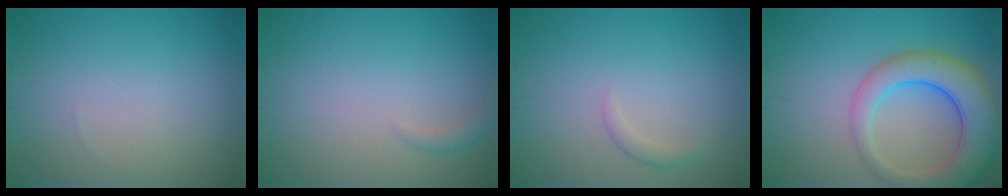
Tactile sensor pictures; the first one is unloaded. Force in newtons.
{"total": 0.9, "press": 0.9, "slide": 0.1}
{"total": 1.0, "press": 1.0, "slide": 0.1}
{"total": 7.3, "press": 7.3, "slide": 0.5}